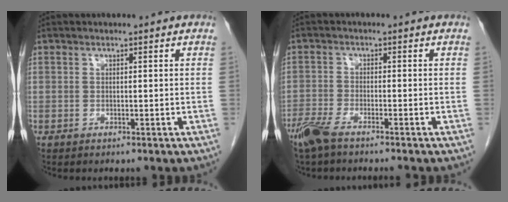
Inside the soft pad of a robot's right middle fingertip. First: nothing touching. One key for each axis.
{"total": 5.6, "fx": -4.5, "fy": 0.7, "fz": 3.2, "tx": -0.065, "ty": -0.014, "tz": -0.083}